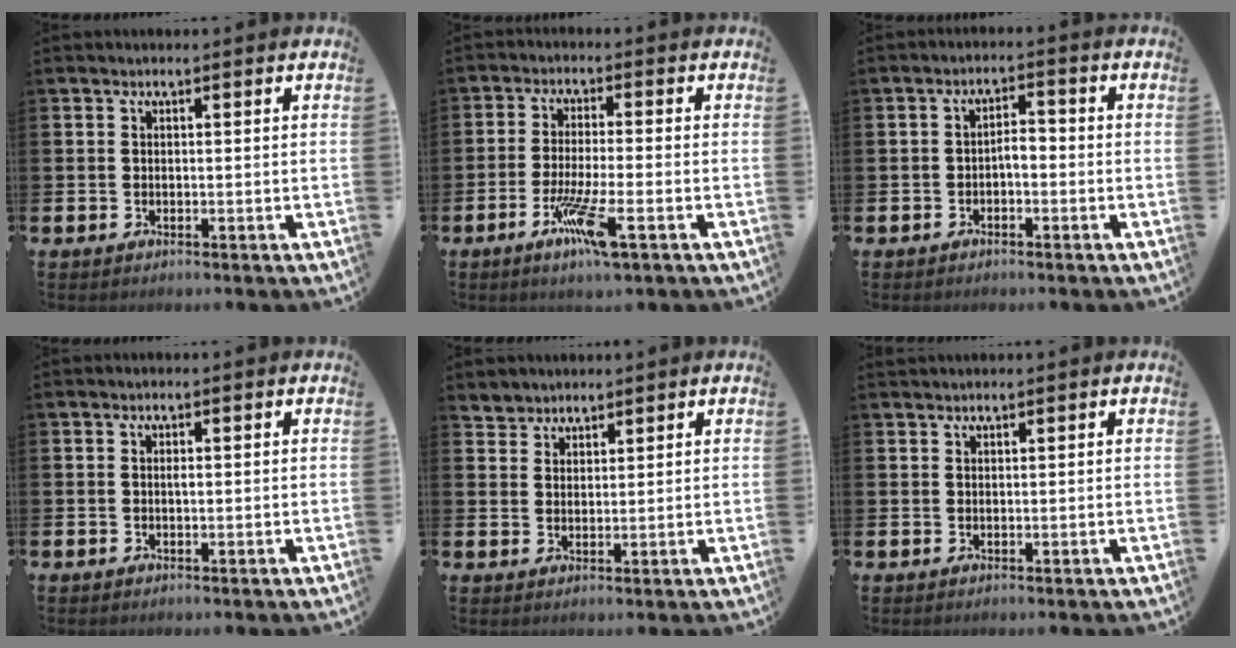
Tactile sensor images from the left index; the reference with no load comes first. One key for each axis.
{"total": 6.4, "fx": -3.1, "fy": 0.8, "fz": 5.5, "tx": -0.116, "ty": -0.014, "tz": -0.055}
{"total": 2.1, "fx": -1.2, "fy": 1.0, "fz": 1.4, "tx": -0.030, "ty": 0.010, "tz": -0.026}
{"total": 0.5, "fx": 0.1, "fy": 0.2, "fz": 0.5, "tx": -0.015, "ty": 0.000, "tz": 0.003}
{"total": 2.9, "fx": 2.7, "fy": 0.7, "fz": -0.7, "tx": 0.014, "ty": -0.012, "tz": 0.051}
{"total": 0.9, "fx": 0.9, "fy": 0.1, "fz": -0.1, "tx": 0.008, "ty": -0.003, "tz": 0.015}